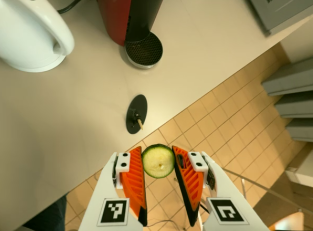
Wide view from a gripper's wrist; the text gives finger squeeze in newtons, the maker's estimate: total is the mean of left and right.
{"total": 8.3, "left": 8.0, "right": 8.5}